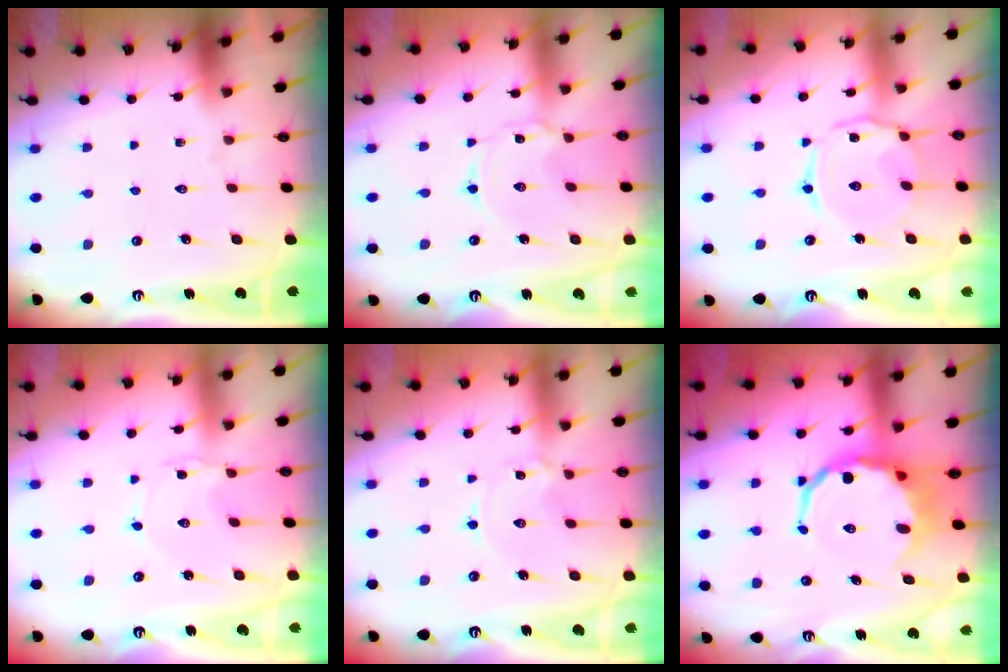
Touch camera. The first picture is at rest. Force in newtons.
{"total": 1.6, "press": 1.5, "slide": 0.2}
{"total": 5.9, "press": 5.9, "slide": 0.4}
{"total": 2.4, "press": 2.4, "slide": 0.3}
{"total": 0.9, "press": 0.9, "slide": 0.1}
{"total": 9.0, "press": 8.6, "slide": 2.4}